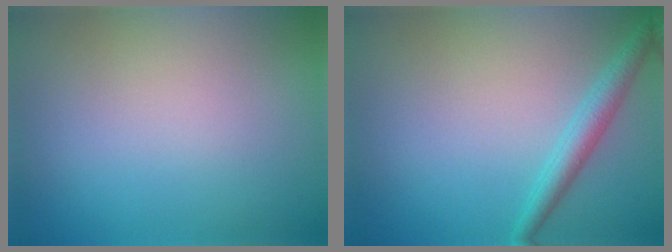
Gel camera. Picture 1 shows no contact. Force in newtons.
{"total": 2.3, "press": 2.3, "slide": 0.1}